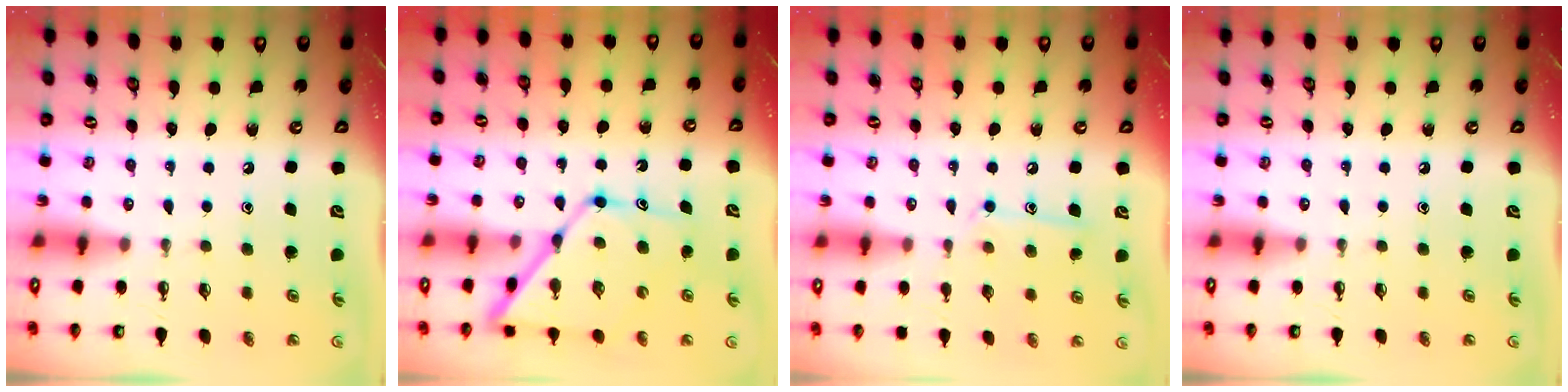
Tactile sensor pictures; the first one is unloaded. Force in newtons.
{"total": 13.7, "press": 13.7, "slide": 1.3}
{"total": 9.5, "press": 9.5, "slide": 0.7}
{"total": 0.0}